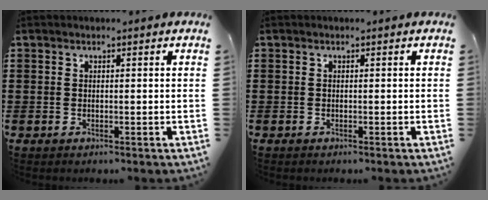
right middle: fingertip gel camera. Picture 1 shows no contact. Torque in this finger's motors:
{"motor_torque": [-0.03, -0.07, 0.01, -0.01]}